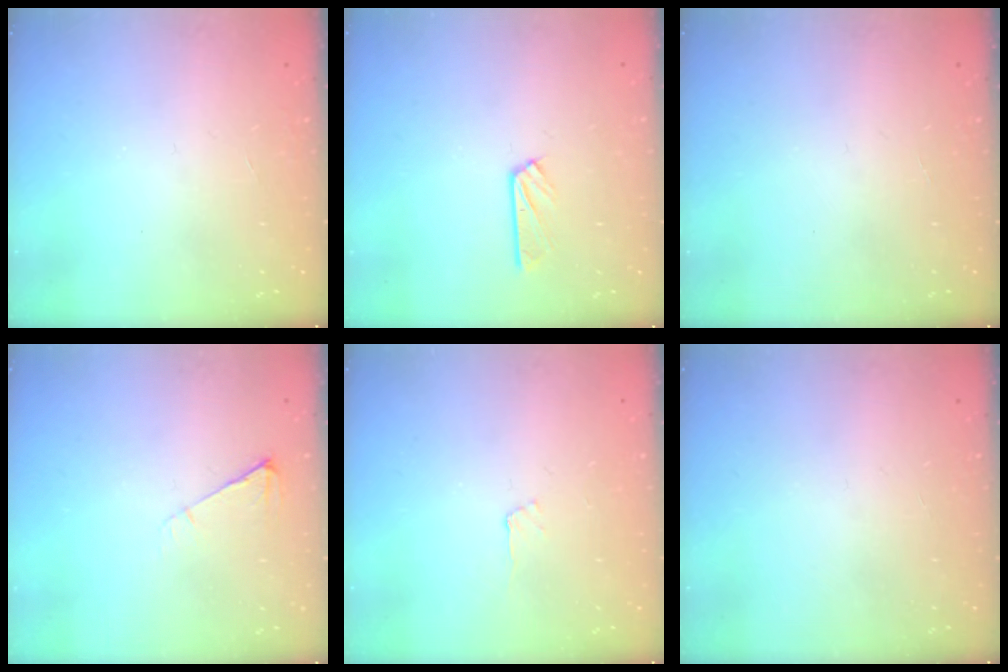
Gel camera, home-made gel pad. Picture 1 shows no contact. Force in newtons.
{"total": 3.5, "press": 3.5, "slide": 0.4}
{"total": 0.0}
{"total": 4.9, "press": 4.8, "slide": 0.9}
{"total": 3.4, "press": 3.3, "slide": 0.4}
{"total": 0.0}